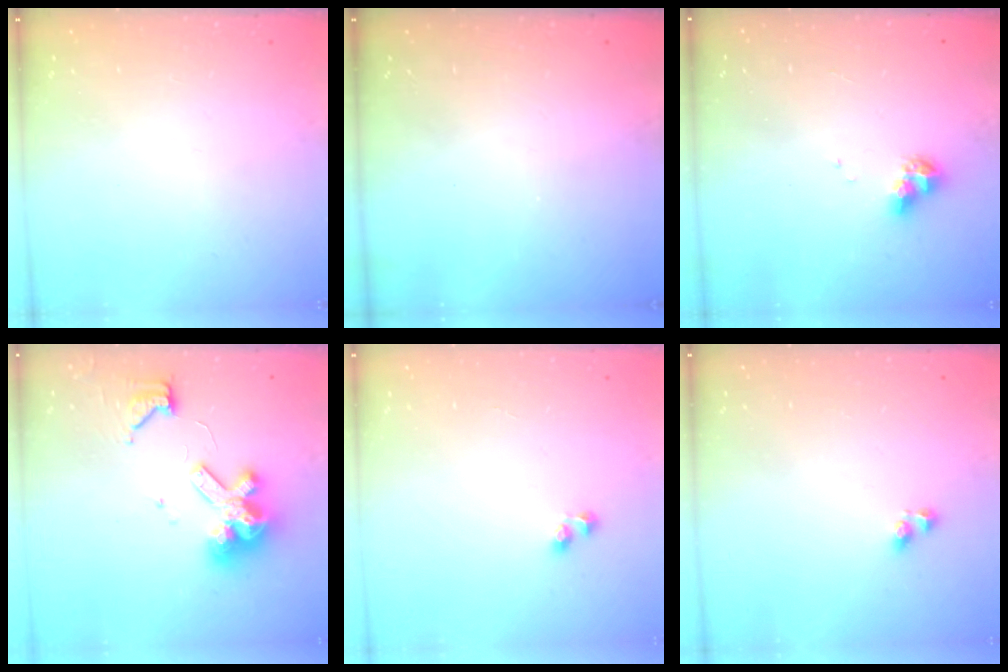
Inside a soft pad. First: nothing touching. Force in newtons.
{"total": 0.0}
{"total": 7.4, "press": 7.3, "slide": 1.0}
{"total": 12.3, "press": 12.2, "slide": 1.4}
{"total": 3.0, "press": 2.7, "slide": 1.3}
{"total": 4.0, "press": 4.0, "slide": 0.3}